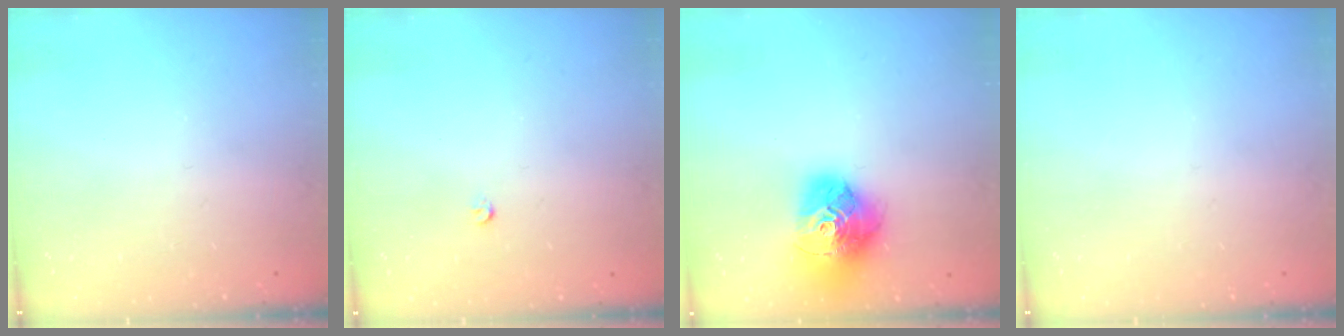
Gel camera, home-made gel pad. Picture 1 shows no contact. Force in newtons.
{"total": 2.6, "press": 2.5, "slide": 0.4}
{"total": 18.4, "press": 18.3, "slide": 2.0}
{"total": 0.0}